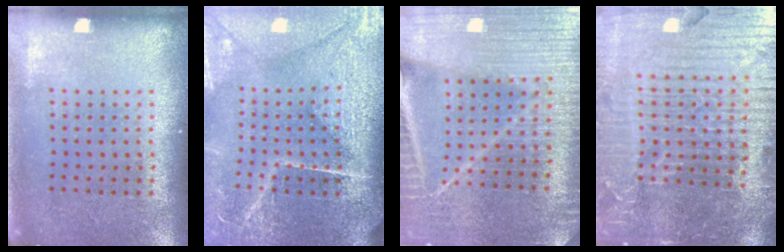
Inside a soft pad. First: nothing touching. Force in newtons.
{"total": 4.5, "press": 4.0, "slide": 2.1}
{"total": 3.6, "press": 3.5, "slide": 0.7}
{"total": 6.4, "press": 5.6, "slide": 3.0}